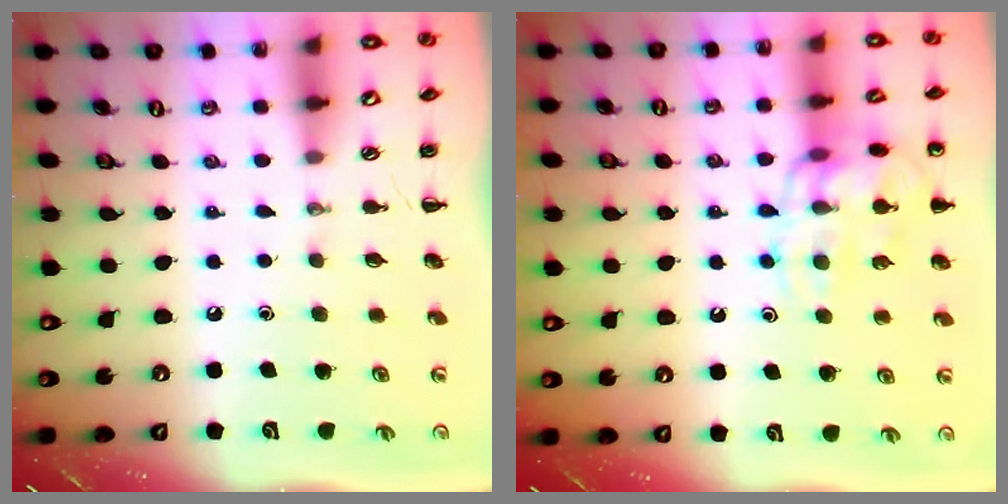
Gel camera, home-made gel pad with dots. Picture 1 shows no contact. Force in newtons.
{"total": 13.6, "press": 13.5, "slide": 1.4}